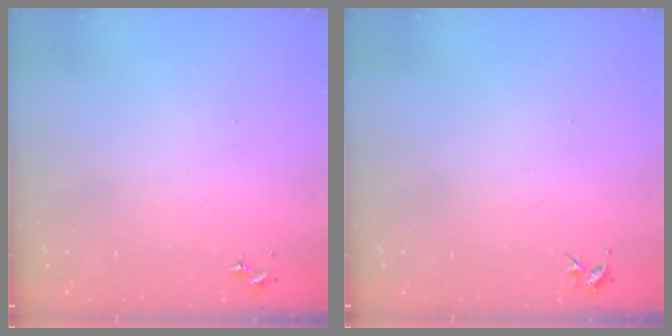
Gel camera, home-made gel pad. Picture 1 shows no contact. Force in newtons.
{"total": 3.3, "press": 3.3, "slide": 0.4}